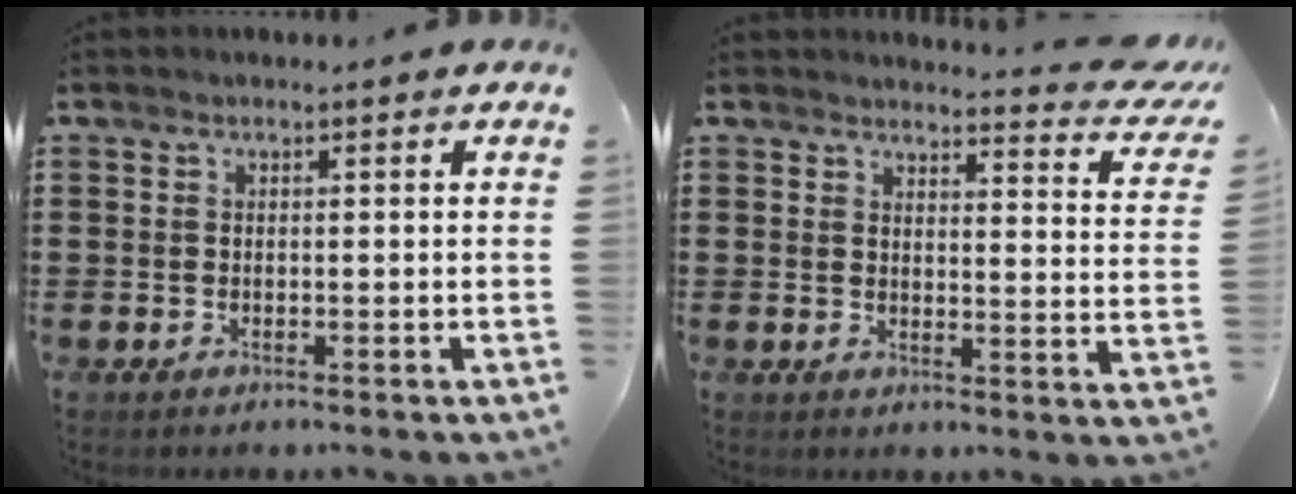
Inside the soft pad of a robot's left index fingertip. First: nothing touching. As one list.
[{"total": 3.9, "force": [3.6, 0.1, 1.4], "torque": [-0.030, -0.028, 0.058]}]